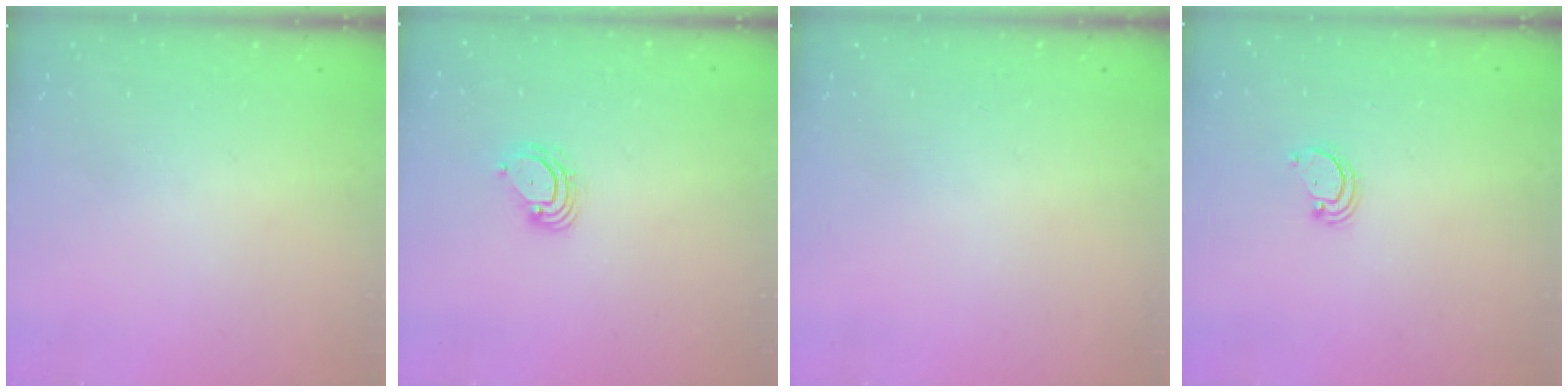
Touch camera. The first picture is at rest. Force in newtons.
{"total": 5.0, "press": 4.9, "slide": 0.4}
{"total": 0.0}
{"total": 2.2, "press": 2.2, "slide": 0.2}